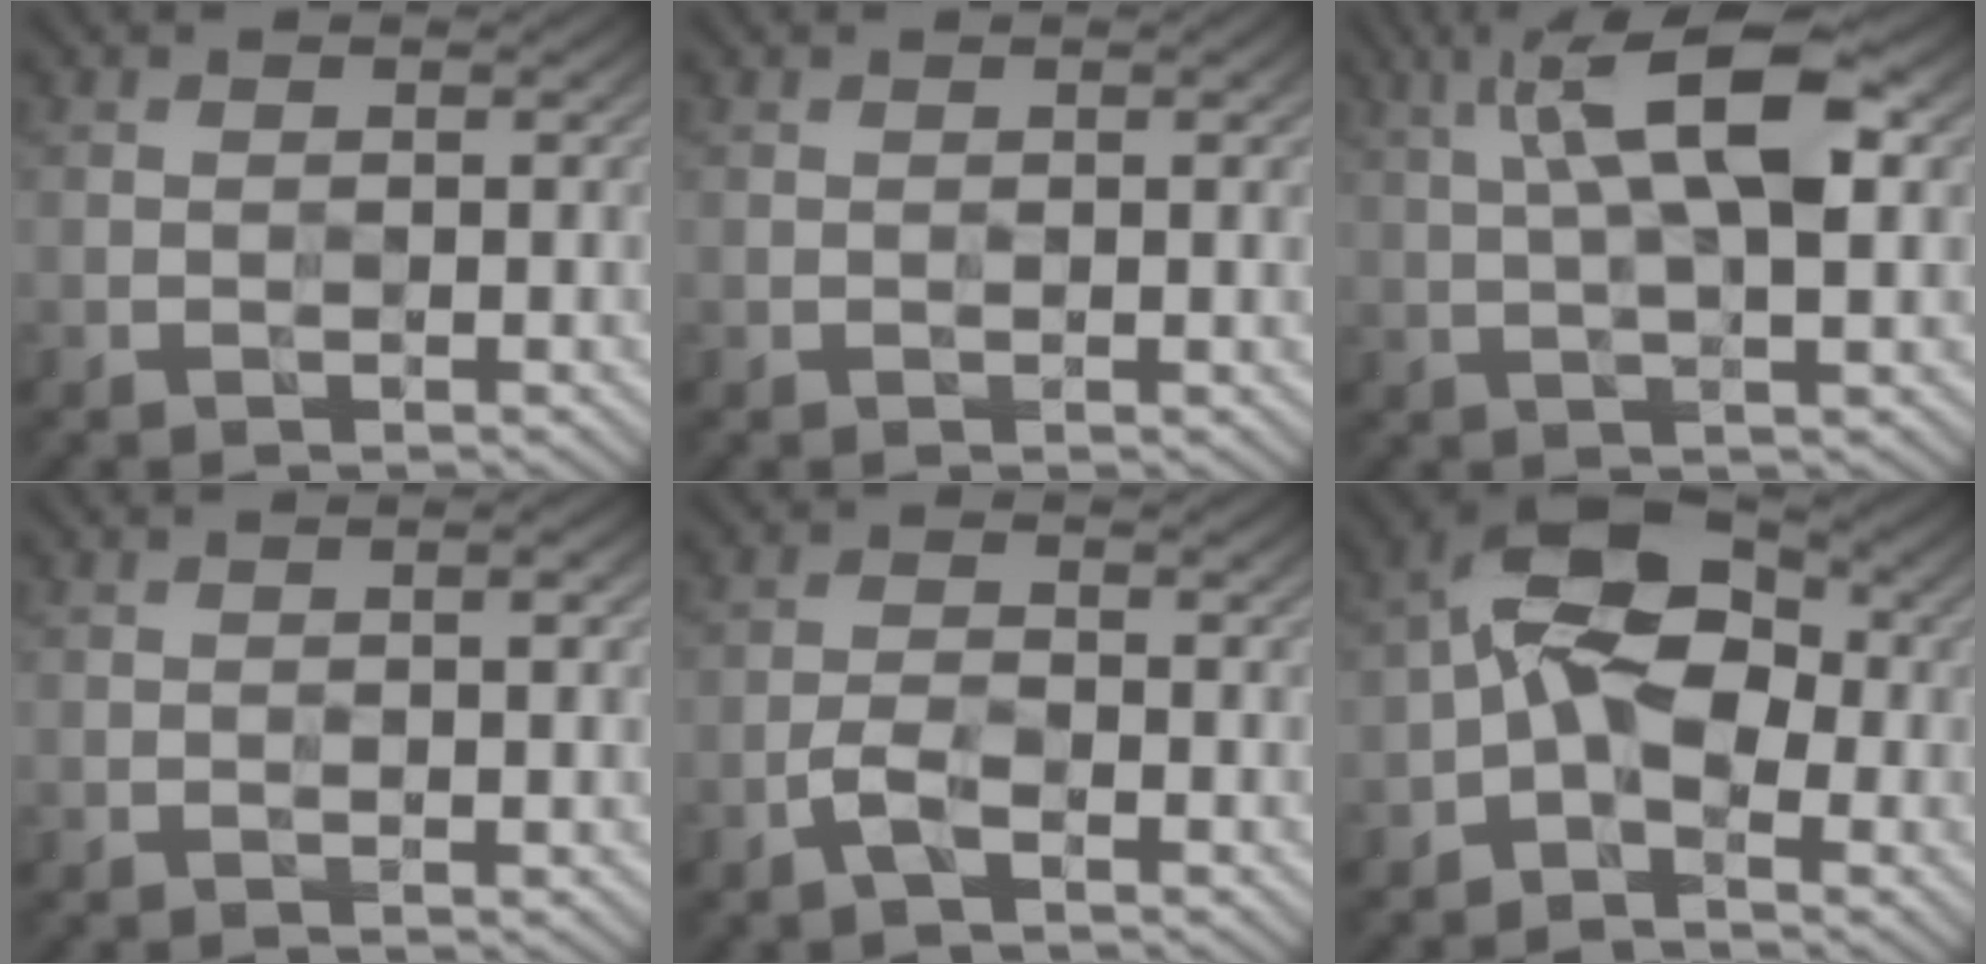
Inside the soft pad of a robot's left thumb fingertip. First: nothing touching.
{"total": 1.1, "force": [0.4, 0.0, 1.0], "torque": [-0.019, 0.000, 0.005]}
{"total": 9.5, "force": [2.8, 2.5, 8.8], "torque": [-0.159, 0.016, 0.042]}
{"total": 1.5, "force": [0.3, 0.1, 1.5], "torque": [-0.026, 0.002, 0.003]}
{"total": 2.8, "force": [-1.6, 1.1, 2.0], "torque": [-0.049, 0.003, -0.041]}
{"total": 8.2, "force": [-1.4, 4.8, 6.5], "torque": [-0.125, 0.019, -0.042]}